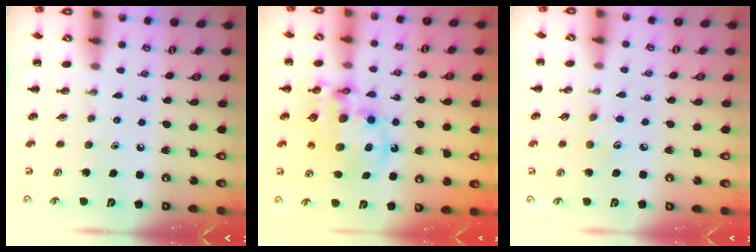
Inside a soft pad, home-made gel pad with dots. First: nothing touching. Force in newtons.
{"total": 13.5, "press": 13.2, "slide": 3.1}
{"total": 4.8, "press": 4.6, "slide": 1.4}